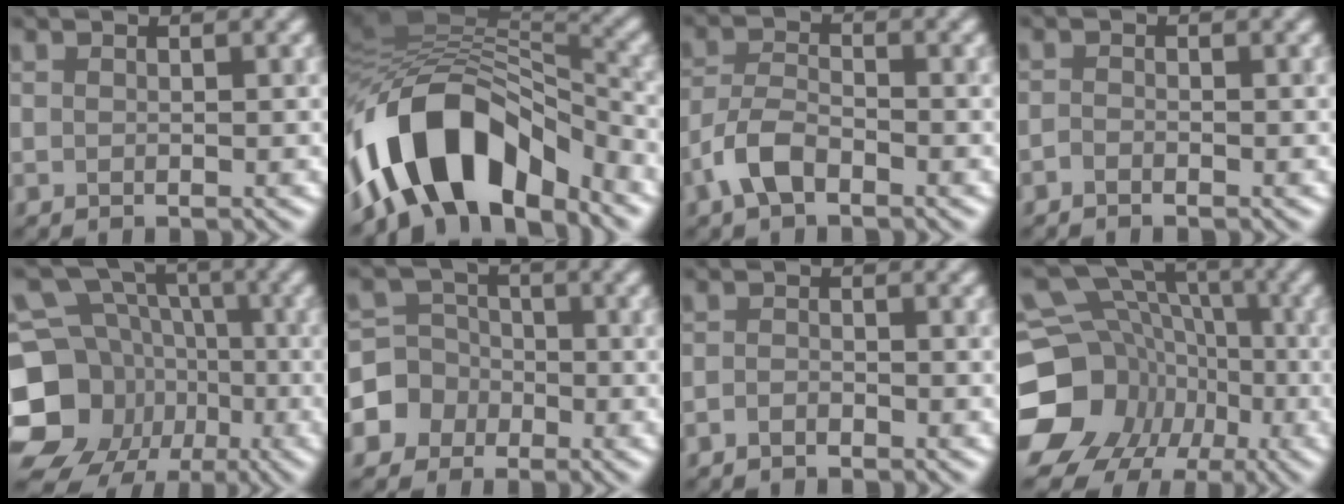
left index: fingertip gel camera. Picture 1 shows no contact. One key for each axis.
{"total": 12.4, "fx": -6.6, "fy": 6.7, "fz": 8.1, "tx": -0.130, "ty": 0.017, "tz": -0.121}
{"total": 3.4, "fx": -2.1, "fy": 1.6, "fz": 2.1, "tx": -0.044, "ty": 0.009, "tz": -0.051}
{"total": 0.6, "fx": -0.6, "fy": 0.2, "fz": 0.2, "tx": -0.004, "ty": 0.003, "tz": -0.014}
{"total": 14.6, "fx": -4.3, "fy": 12.7, "fz": 5.9, "tx": -0.141, "ty": -0.009, "tz": -0.085}
{"total": 4.0, "fx": -1.6, "fy": 3.7, "fz": 0.2, "tx": 0.019, "ty": 0.011, "tz": -0.052}
{"total": 0.9, "fx": -0.9, "fy": 0.3, "fz": 0.3, "tx": -0.006, "ty": 0.004, "tz": -0.020}
{"total": 16.0, "fx": -3.4, "fy": 14.2, "fz": 6.7, "tx": -0.148, "ty": 0.002, "tz": -0.070}